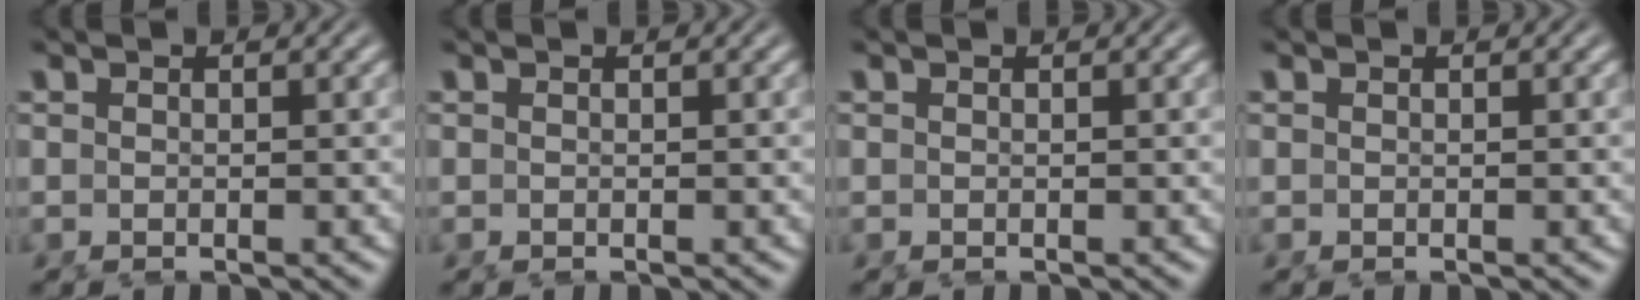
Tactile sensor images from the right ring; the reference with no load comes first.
{"total": 0.0}
{"total": 0.0}
{"total": 0.0}